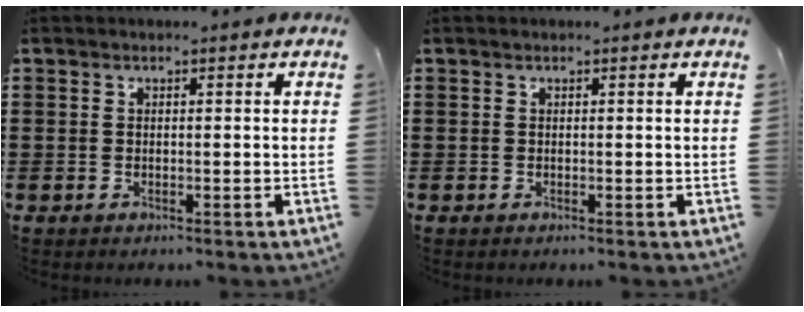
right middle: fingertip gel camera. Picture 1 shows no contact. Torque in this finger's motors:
{"motor_torque": [0.94, -1.20, -0.02, -0.01]}